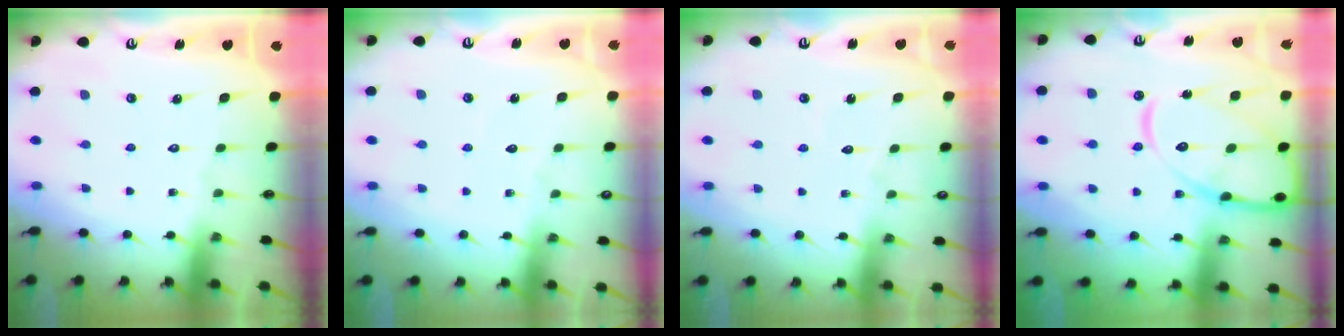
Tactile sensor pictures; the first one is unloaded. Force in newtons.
{"total": 2.1, "press": 2.1, "slide": 0.3}
{"total": 3.1, "press": 3.1, "slide": 0.3}
{"total": 16.8, "press": 16.7, "slide": 1.7}